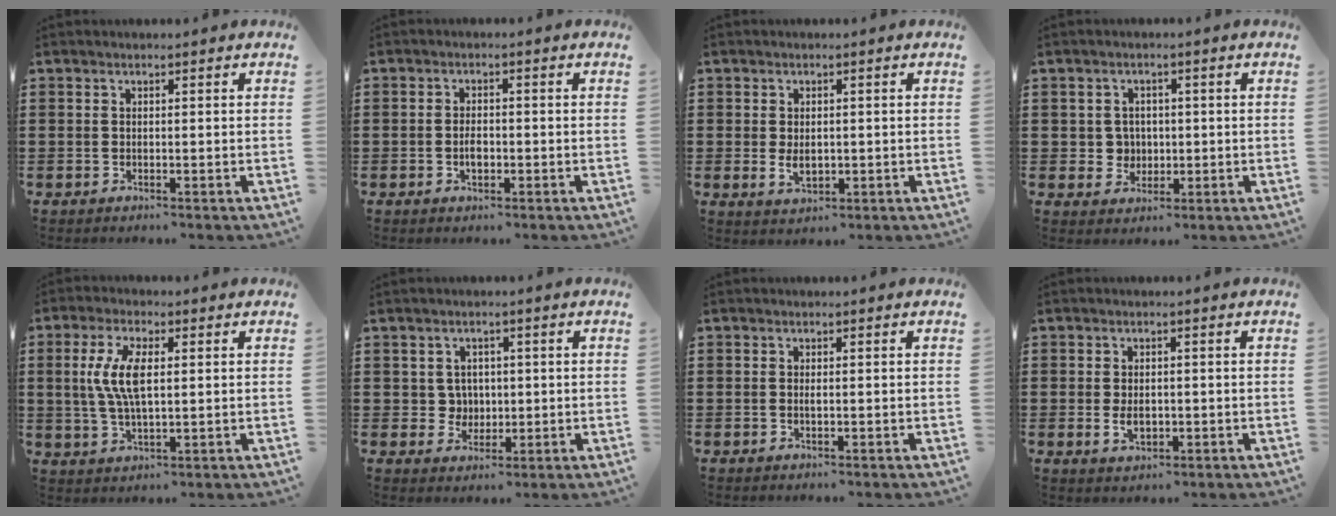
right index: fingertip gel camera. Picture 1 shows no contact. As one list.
[{"total": 2.5, "force": [-0.5, 1.2, 2.1], "torque": [-0.040, 0.002, -0.010]}, {"total": 3.0, "force": [0.0, 1.8, 2.3], "torque": [-0.038, 0.001, -0.002]}, {"total": 3.4, "force": [0.0, 3.2, 1.1], "torque": [-0.033, 0.010, -0.003]}, {"total": 7.8, "force": [1.1, 3.0, 7.1], "torque": [-0.162, 0.003, 0.011]}, {"total": 3.4, "force": [0.3, 3.2, 1.0], "torque": [-0.034, 0.011, 0.002]}, {"total": 0.8, "force": [-0.1, 0.2, 0.8], "torque": [-0.015, -0.002, -0.001]}, {"total": 3.0, "force": [-0.3, 1.9, 2.3], "torque": [-0.046, 0.005, -0.006]}]